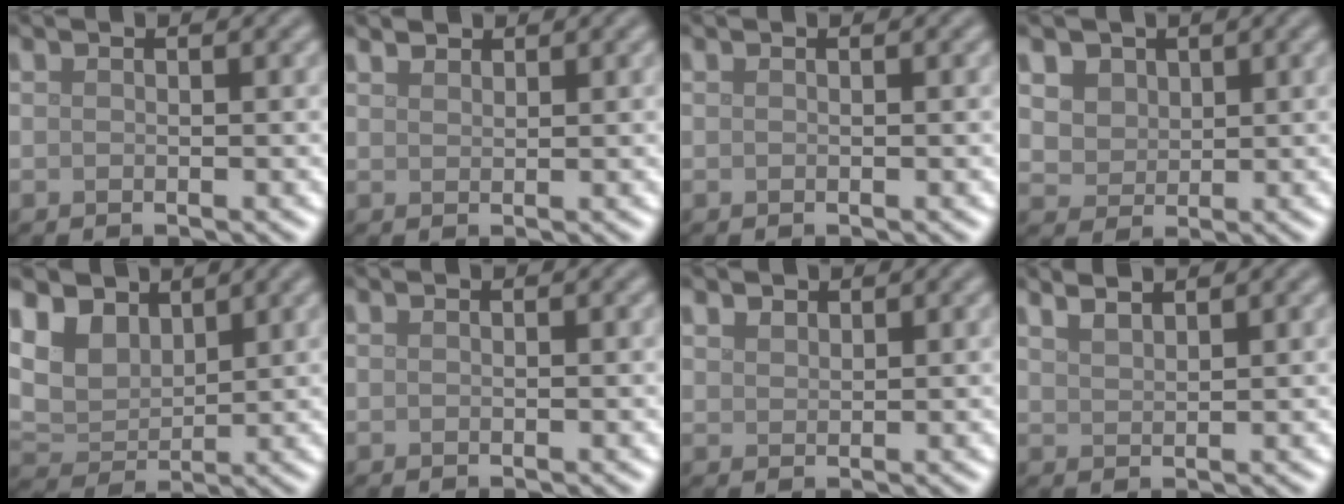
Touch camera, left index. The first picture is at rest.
{"total": 1.3, "force": [1.2, 0.4, 0.2], "torque": [-0.006, -0.002, 0.023]}
{"total": 0.0}
{"total": 4.5, "force": [2.4, 3.3, 1.8], "torque": [-0.050, 0.002, 0.045]}
{"total": 5.6, "force": [3.3, 3.7, 2.5], "torque": [-0.069, 0.003, 0.053]}
{"total": 0.0}
{"total": 1.3, "force": [1.1, 0.6, 0.2], "torque": [-0.006, 0.001, 0.025]}
{"total": 2.4, "force": [2.1, 0.7, 1.0], "torque": [-0.004, 0.011, 0.021]}